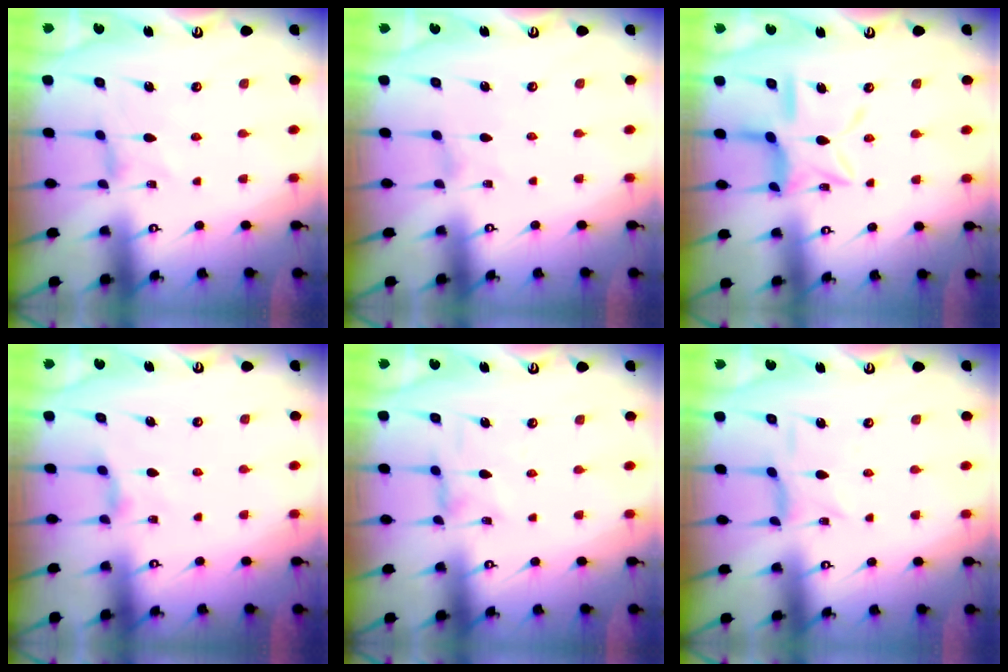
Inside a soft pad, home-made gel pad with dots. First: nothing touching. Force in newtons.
{"total": 0.0}
{"total": 12.4, "press": 12.4, "slide": 0.9}
{"total": 2.6, "press": 2.5, "slide": 0.5}
{"total": 1.1, "press": 1.1, "slide": 0.1}
{"total": 1.2, "press": 1.2, "slide": 0.2}